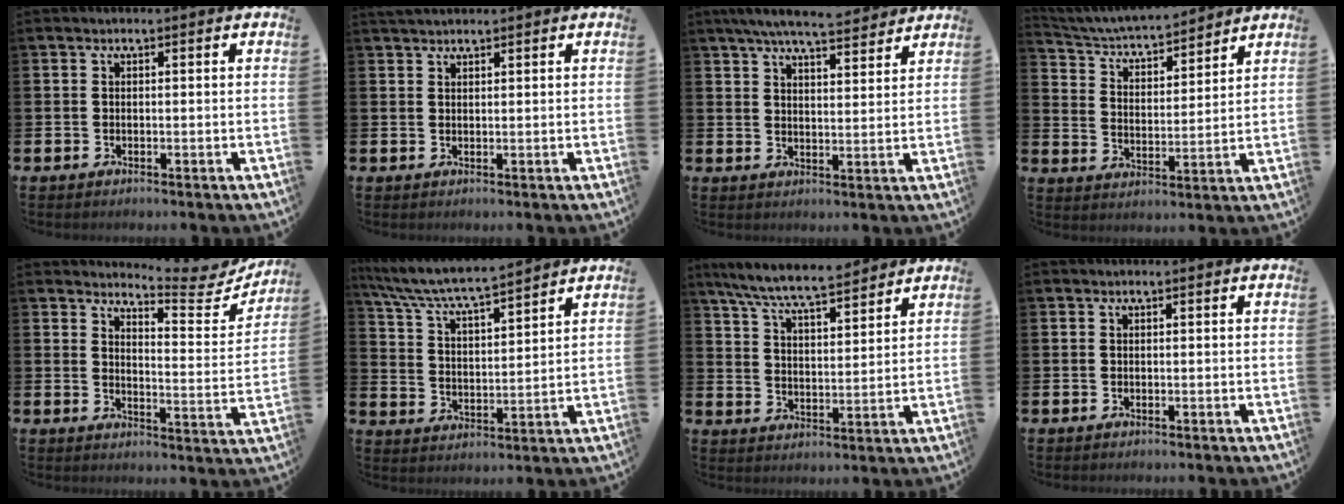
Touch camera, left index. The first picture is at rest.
{"total": 1.7, "force": [1.7, 0.3, 0.3], "torque": [-0.002, -0.001, 0.029]}
{"total": 6.6, "force": [6.2, 0.7, 2.2], "torque": [-0.051, -0.028, 0.109]}
{"total": 5.1, "force": [4.9, 0.8, 1.1], "torque": [-0.051, -0.040, 0.080]}
{"total": 5.7, "force": [5.5, 0.5, 1.2], "torque": [-0.020, -0.050, 0.087]}
{"total": 6.7, "force": [6.3, 0.3, 2.2], "torque": [-0.075, -0.044, 0.106]}
{"total": 7.8, "force": [7.3, 0.5, 2.6], "torque": [-0.081, -0.037, 0.132]}
{"total": 0.0}